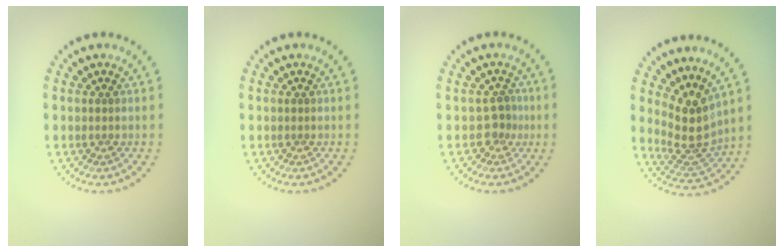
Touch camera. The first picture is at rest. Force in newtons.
{"total": 0.0}
{"total": 1.6, "press": 1.3, "slide": 0.9}
{"total": 3.8, "press": 2.9, "slide": 2.4}